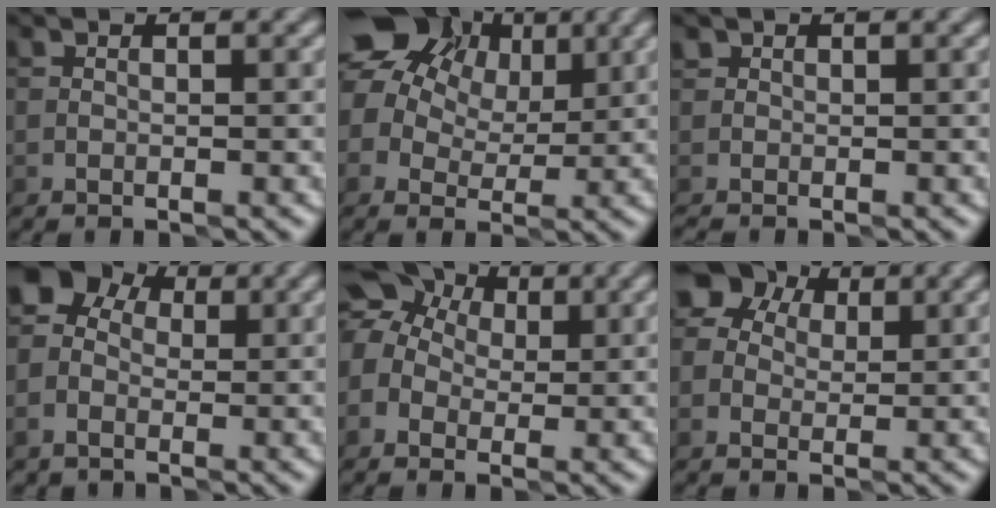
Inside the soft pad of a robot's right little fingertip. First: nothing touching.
{"total": 12.9, "force": [5.5, 9.0, 7.4], "torque": [-0.135, 0.049, 0.082]}
{"total": 0.7, "force": [-0.5, 0.4, -0.3], "torque": [0.009, 0.003, -0.011]}
{"total": 5.6, "force": [0.2, 5.3, 2.0], "torque": [-0.029, 0.021, -0.022]}
{"total": 8.6, "force": [1.9, 7.0, 4.7], "torque": [-0.092, 0.039, -0.004]}
{"total": 5.1, "force": [2.1, 4.1, 2.2], "torque": [-0.033, 0.026, 0.010]}